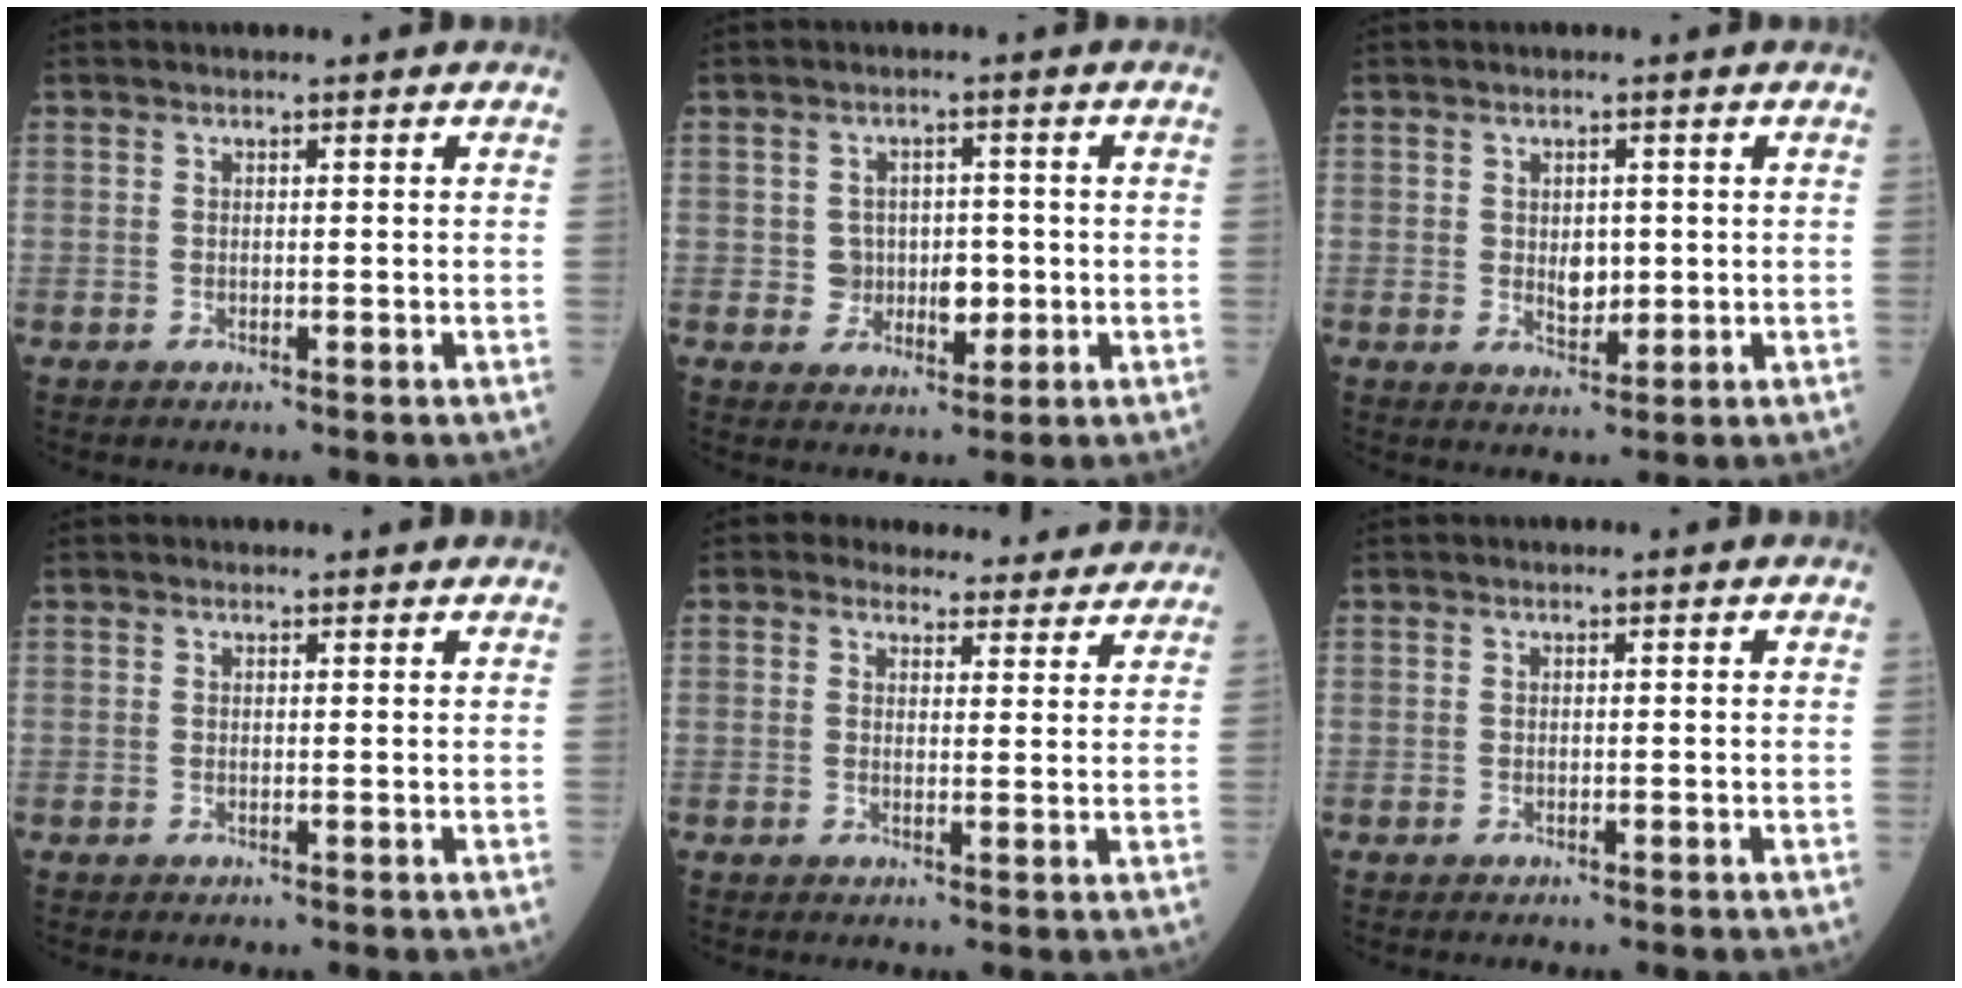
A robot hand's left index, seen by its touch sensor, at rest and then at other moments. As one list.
[{"total": 4.4, "force": [-0.4, 3.6, 2.4], "torque": [-0.024, 0.008, 0.001]}, {"total": 3.0, "force": [0.2, 2.0, 2.2], "torque": [-0.031, -0.001, 0.010]}, {"total": 1.2, "force": [1.1, 0.2, 0.1], "torque": [-0.003, 0.004, 0.014]}, {"total": 8.4, "force": [7.8, 2.9, 0.6], "torque": [0.026, 0.005, 0.073]}, {"total": 0.0}]